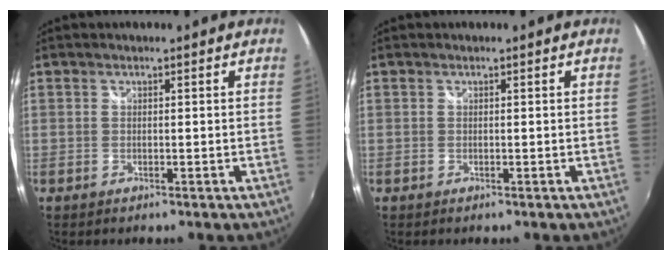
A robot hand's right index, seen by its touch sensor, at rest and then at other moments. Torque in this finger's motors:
{"motor_torque": [0.00, 0.00, 0.00, 0.00]}